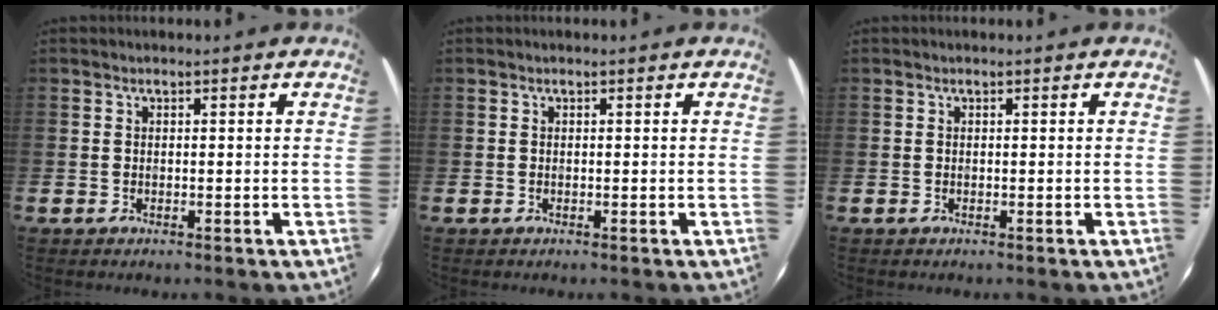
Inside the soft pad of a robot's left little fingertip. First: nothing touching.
{"total": 0.0}
{"total": 0.0}